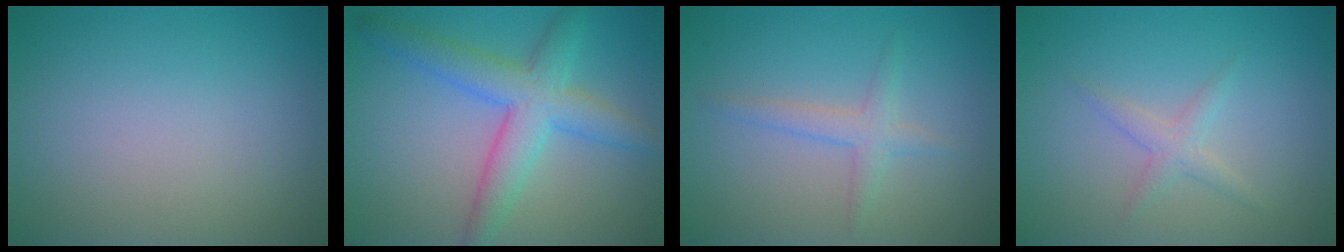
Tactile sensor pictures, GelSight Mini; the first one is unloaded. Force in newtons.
{"total": 5.5, "press": 5.5, "slide": 0.1}
{"total": 1.9, "press": 1.9, "slide": 0.1}
{"total": 1.5, "press": 1.5, "slide": 0.1}